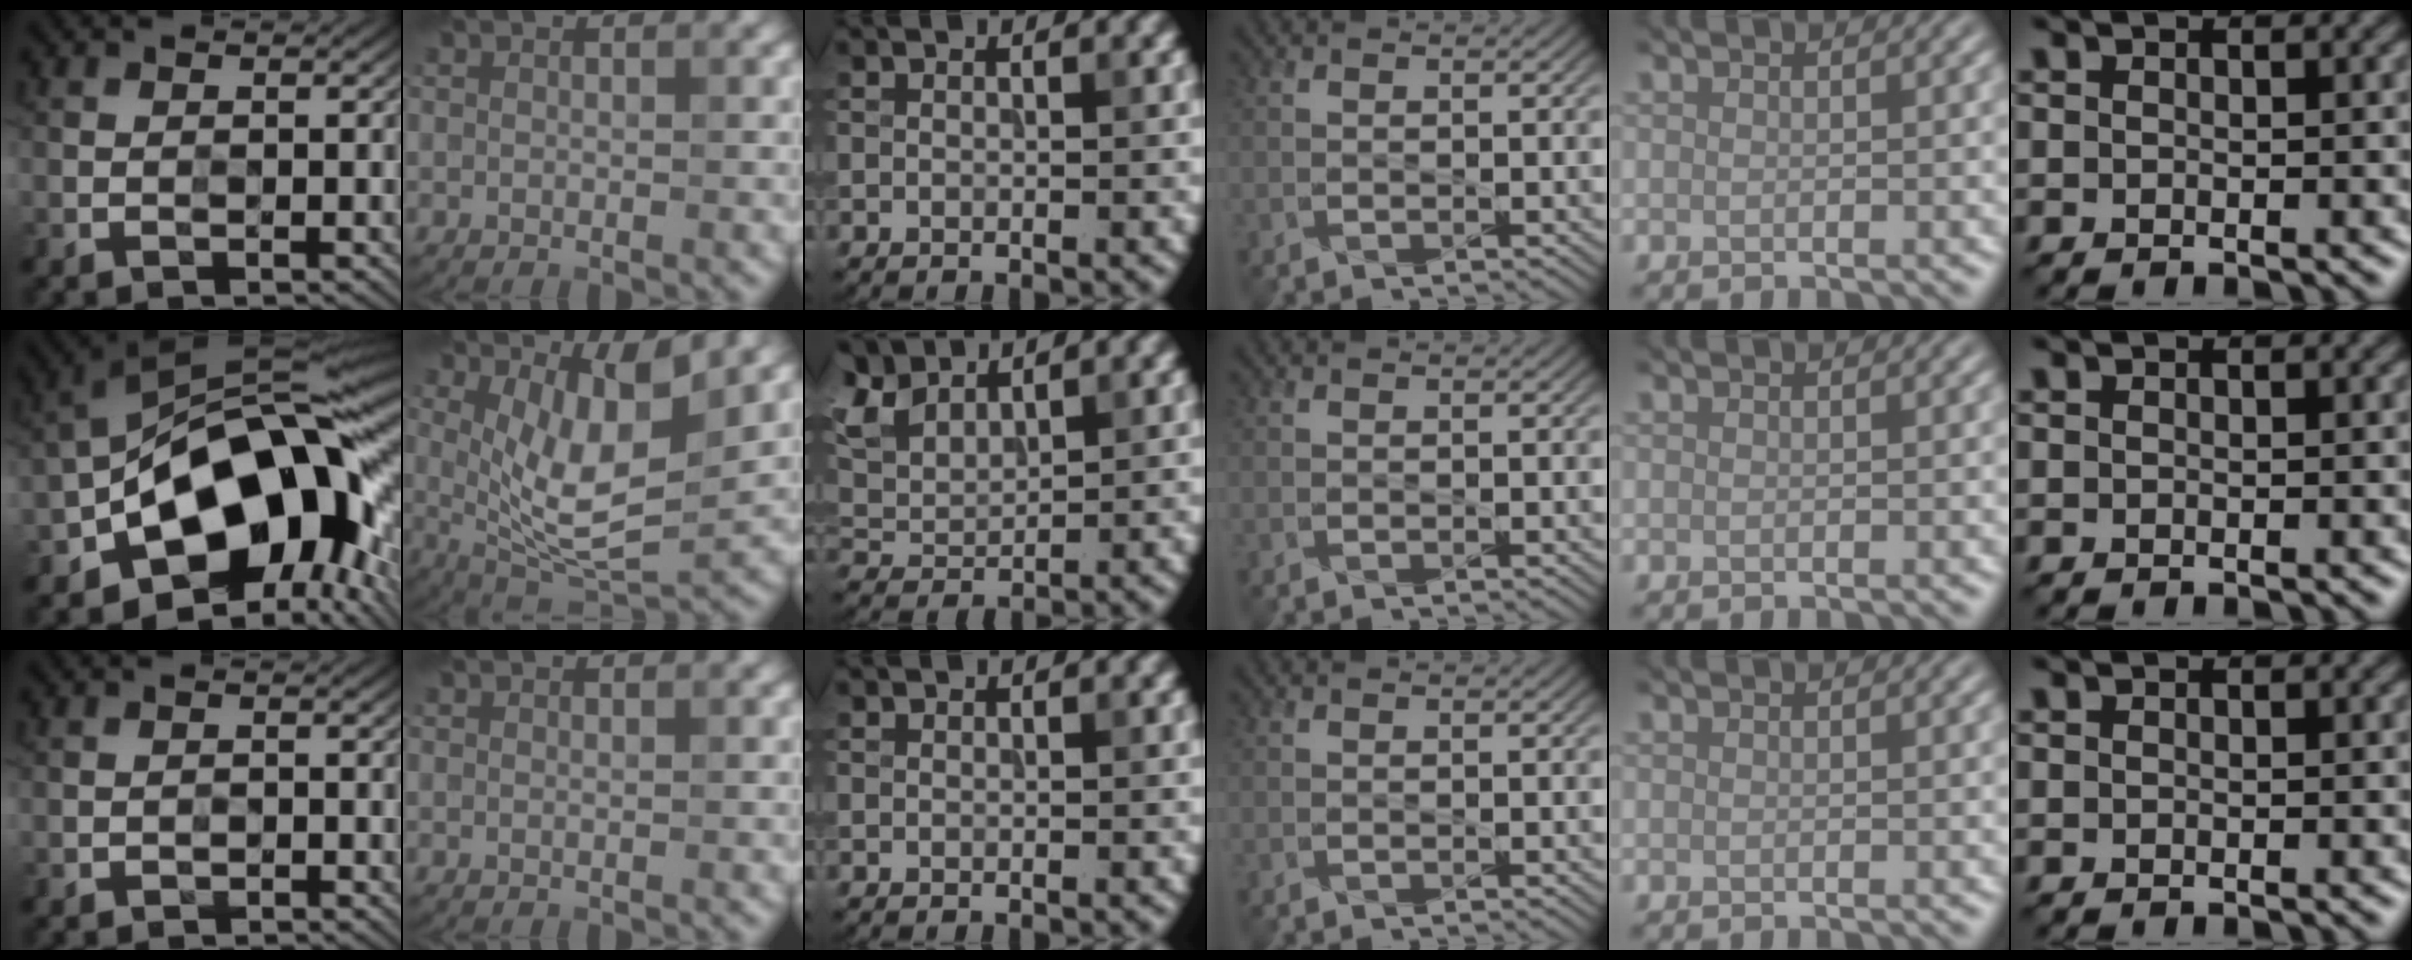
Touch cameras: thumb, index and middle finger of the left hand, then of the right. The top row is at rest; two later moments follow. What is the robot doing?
{"motion": "press", "object": "stopwatch"}